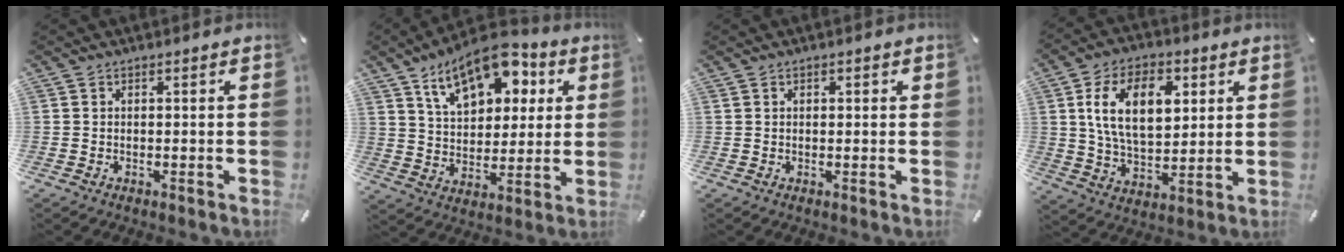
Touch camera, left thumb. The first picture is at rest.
{"total": 15.8, "force": [9.3, 9.2, 8.9], "torque": [-0.148, -0.035, 0.164]}
{"total": 0.7, "force": [0.2, 0.6, 0.3], "torque": [-0.006, 0.005, 0.003]}
{"total": 15.2, "force": [4.7, 9.2, 11.1], "torque": [-0.211, 0.009, 0.080]}